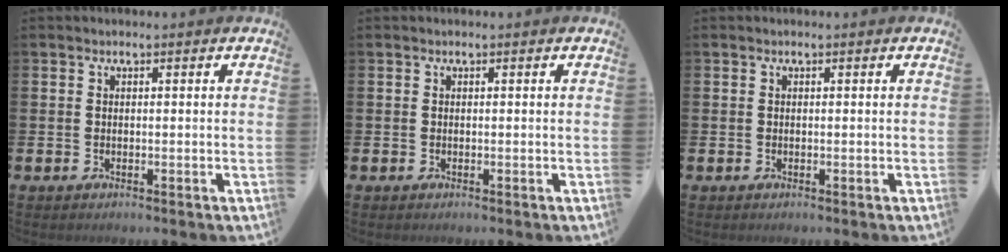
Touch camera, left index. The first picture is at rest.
{"total": 0.0}
{"total": 0.0}